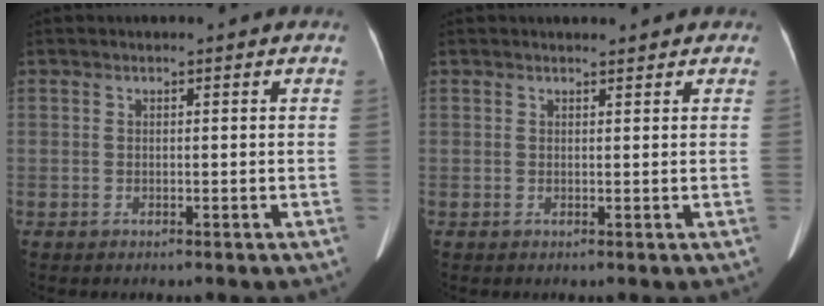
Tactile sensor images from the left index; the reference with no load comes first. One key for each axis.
{"total": 2.3, "fx": 2.0, "fy": 0.9, "fz": 0.8, "tx": -0.009, "ty": 0.008, "tz": 0.021}